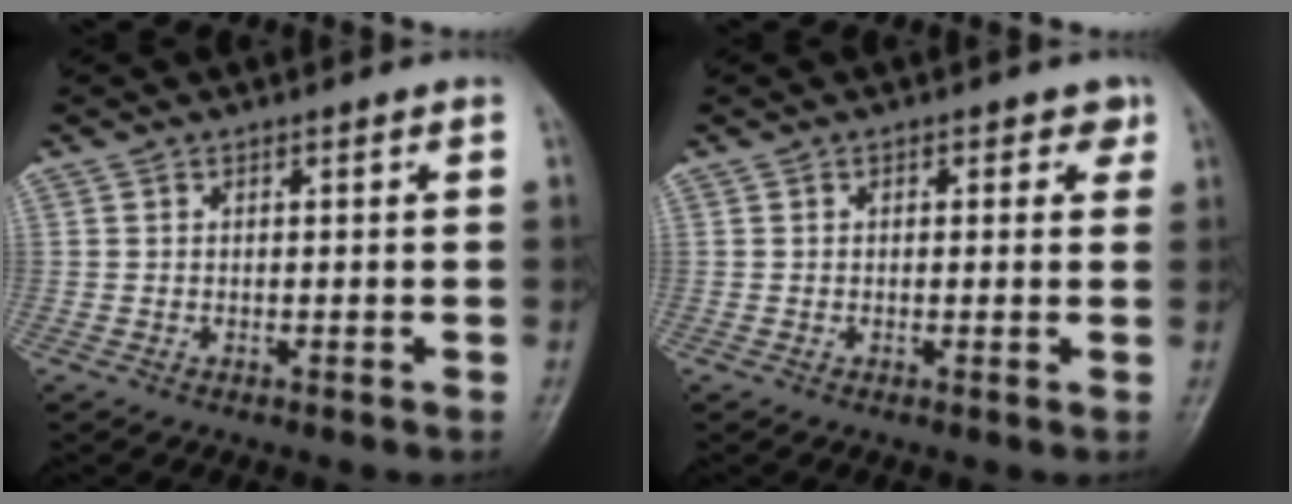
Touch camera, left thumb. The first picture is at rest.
{"total": 2.4, "force": [1.0, 1.6, 1.5], "torque": [0.007, 0.001, 0.005]}